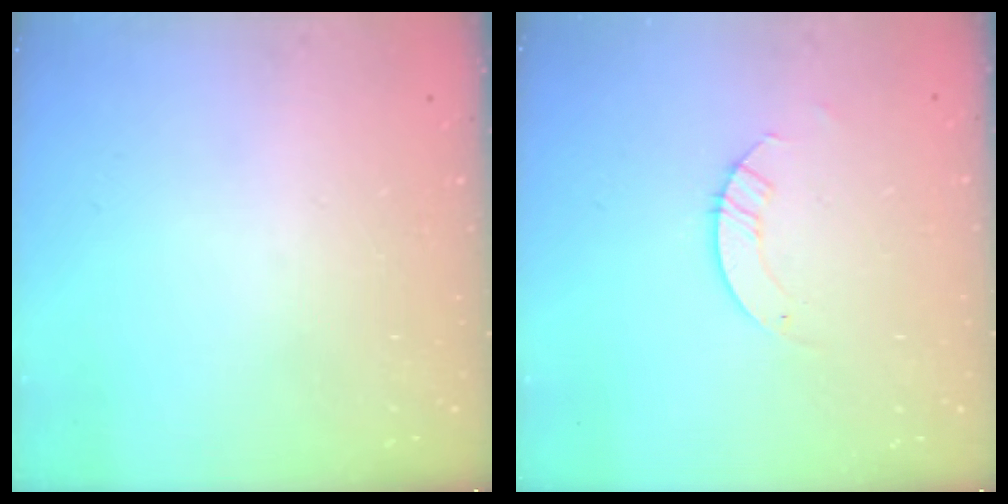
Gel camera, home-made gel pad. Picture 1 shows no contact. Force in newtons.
{"total": 3.2, "press": 3.2, "slide": 0.3}